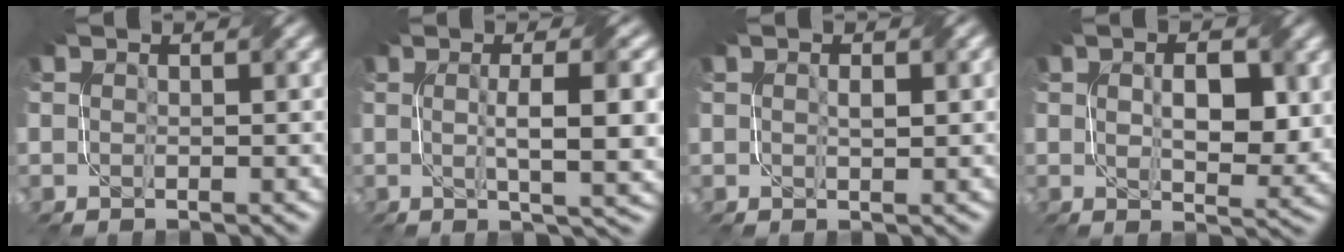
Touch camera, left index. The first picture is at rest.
{"total": 7.4, "force": [0.3, 1.8, 7.2], "torque": [-0.096, 0.001, 0.008]}
{"total": 1.4, "force": [0.3, 0.5, 1.3], "torque": [-0.022, 0.000, 0.007]}
{"total": 5.0, "force": [0.8, 2.3, 4.4], "torque": [-0.075, -0.005, 0.018]}